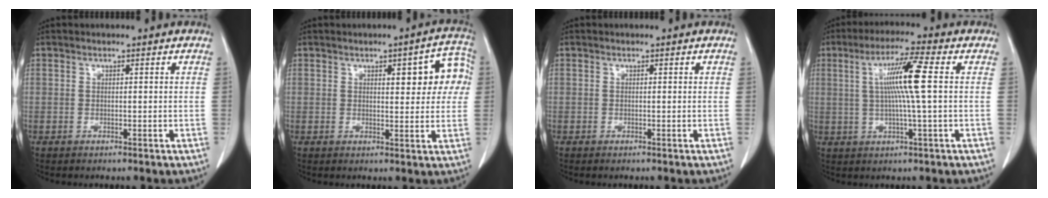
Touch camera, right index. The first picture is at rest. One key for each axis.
{"total": 8.0, "fx": 2.1, "fy": 2.6, "fz": 7.3, "tx": -0.078, "ty": 0.021, "tz": 0.021}
{"total": 0.0}
{"total": 8.8, "fx": 1.2, "fy": -0.9, "fz": 8.7, "tx": -0.160, "ty": 0.004, "tz": 0.022}